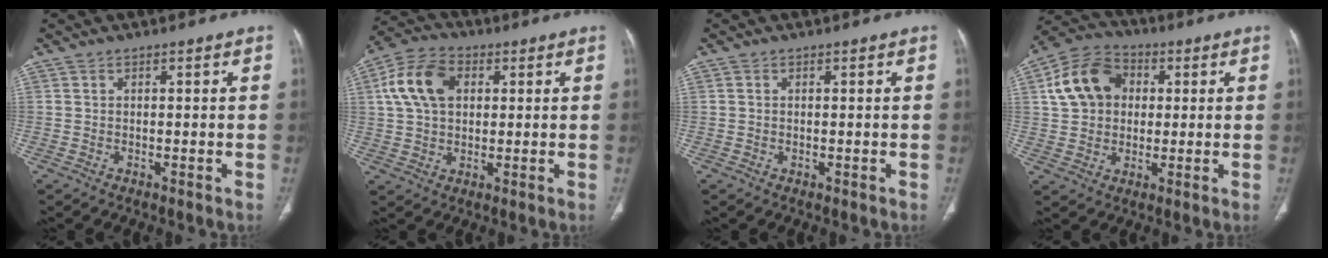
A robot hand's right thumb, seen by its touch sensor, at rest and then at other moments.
{"total": 11.3, "force": [2.8, 7.6, 7.8], "torque": [-0.143, 0.016, 0.046]}
{"total": 0.0}
{"total": 12.5, "force": [2.5, 10.0, 7.2], "torque": [-0.114, 0.015, 0.035]}